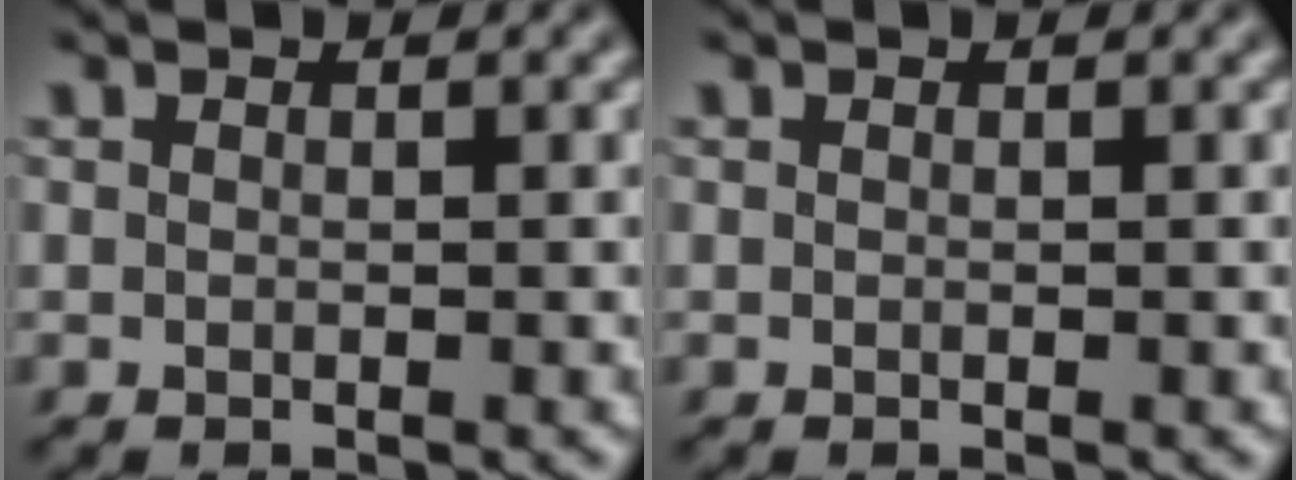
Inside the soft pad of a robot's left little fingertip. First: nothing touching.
{"total": 0.0}